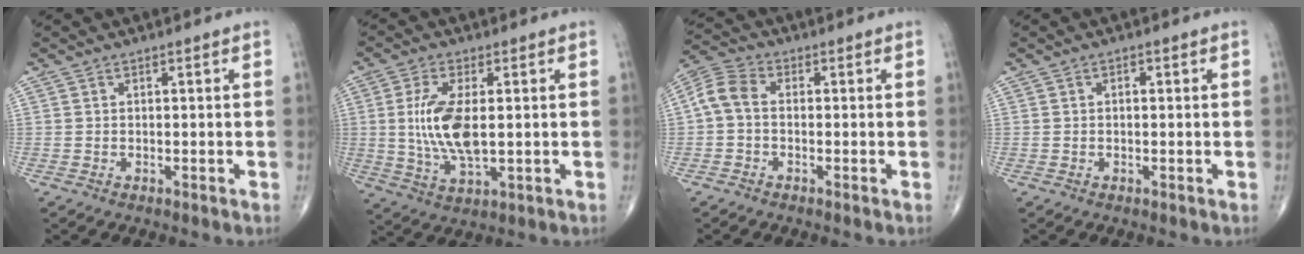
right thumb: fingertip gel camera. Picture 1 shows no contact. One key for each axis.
{"total": 10.8, "fx": 0.6, "fy": 4.5, "fz": 9.8, "tx": -0.205, "ty": -0.013, "tz": 0.017}
{"total": 5.7, "fx": -0.3, "fy": 3.8, "fz": 4.2, "tx": -0.084, "ty": 0.019, "tz": -0.019}
{"total": 0.7, "fx": 0.1, "fy": 0.4, "fz": 0.6, "tx": -0.010, "ty": 0.001, "tz": 0.000}